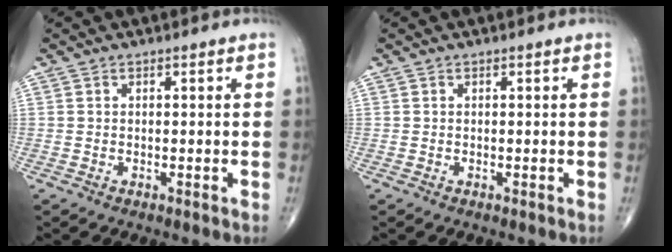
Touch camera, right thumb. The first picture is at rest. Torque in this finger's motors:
{"motor_torque": [-0.01, 0.00, 0.00, 0.00, 0.00]}